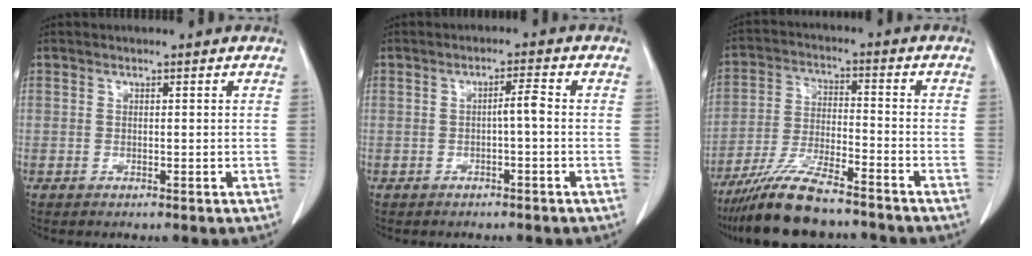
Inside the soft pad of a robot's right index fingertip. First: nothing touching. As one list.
[{"total": 2.2, "force": [-0.4, 0.1, 2.2], "torque": [-0.035, 0.003, -0.008]}, {"total": 11.5, "force": [-9.7, 1.5, 6.0], "torque": [-0.114, -0.023, -0.175]}]